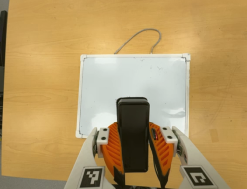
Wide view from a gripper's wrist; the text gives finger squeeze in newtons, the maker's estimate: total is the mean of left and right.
{"total": 7.2, "left": 5.8, "right": 8.6}